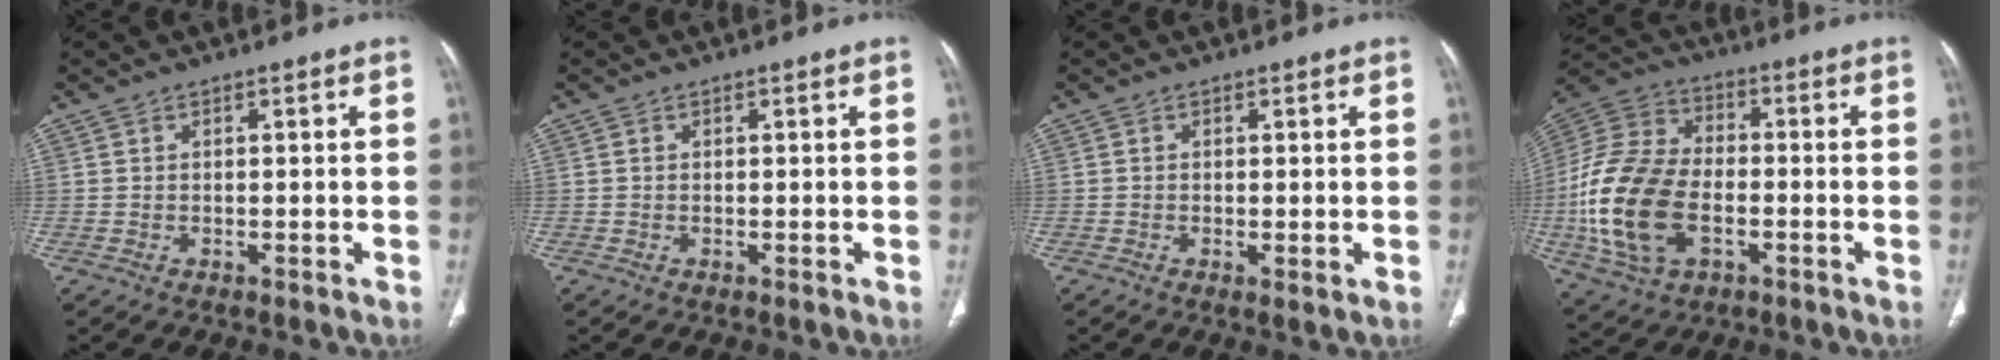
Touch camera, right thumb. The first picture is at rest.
{"total": 0.0}
{"total": 1.3, "force": [-0.2, 0.4, 1.2], "torque": [-0.024, -0.006, -0.003]}
{"total": 20.2, "force": [-4.1, 12.6, 15.3], "torque": [-0.319, 0.013, -0.074]}